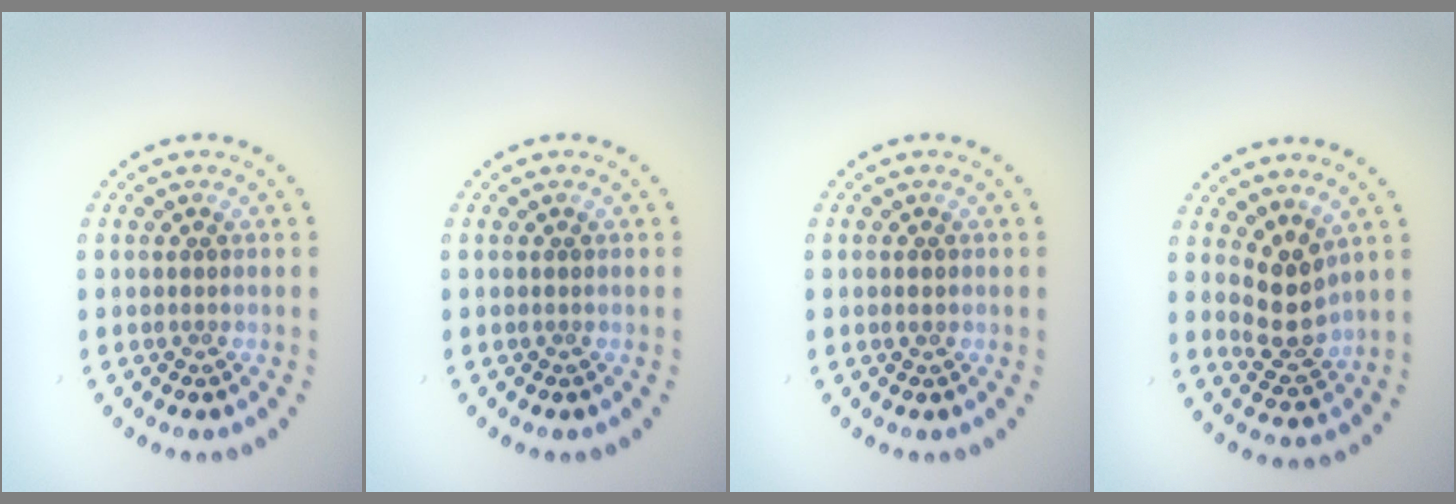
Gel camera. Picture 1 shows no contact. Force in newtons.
{"total": 0.0}
{"total": 0.9, "press": 0.9, "slide": 0.0}
{"total": 3.3, "press": 2.9, "slide": 1.6}